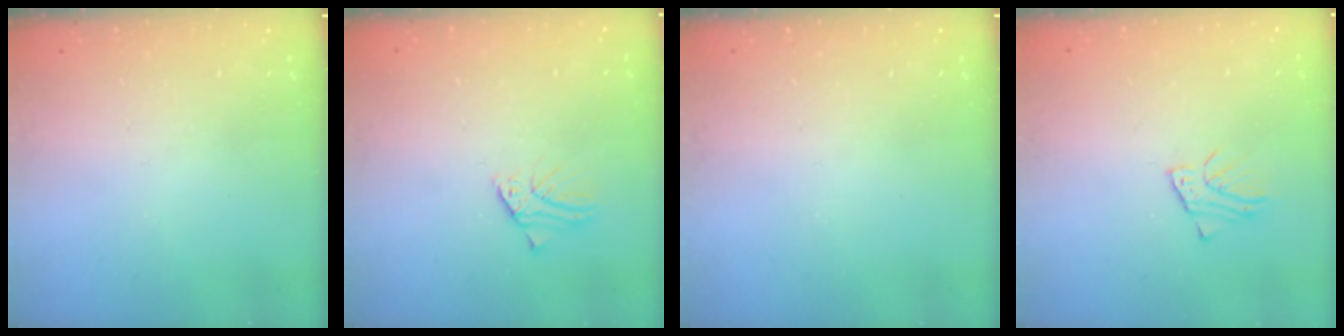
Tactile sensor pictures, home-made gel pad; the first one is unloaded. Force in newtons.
{"total": 1.2, "press": 1.2, "slide": 0.1}
{"total": 0.0}
{"total": 2.4, "press": 2.4, "slide": 0.2}